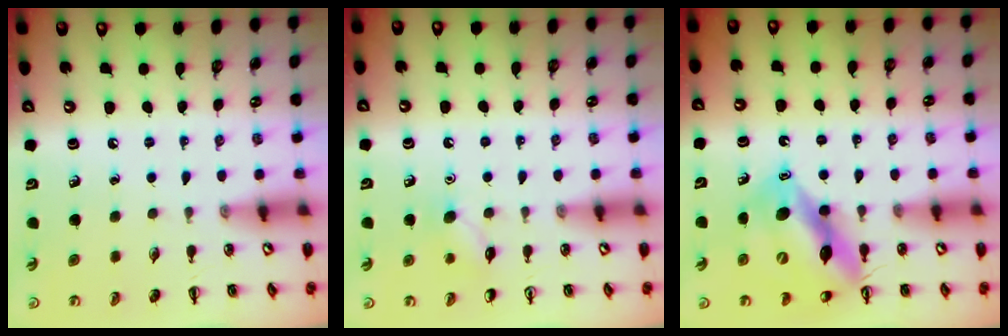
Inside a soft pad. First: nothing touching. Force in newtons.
{"total": 6.2, "press": 6.0, "slide": 1.6}
{"total": 13.4, "press": 12.8, "slide": 4.1}